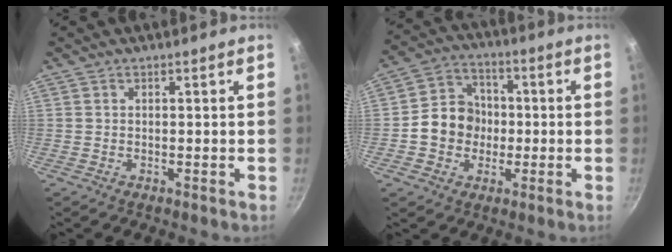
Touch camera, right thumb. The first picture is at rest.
{"total": 10.2, "force": [-1.1, 8.9, 4.8], "torque": [-0.046, 0.022, -0.034]}